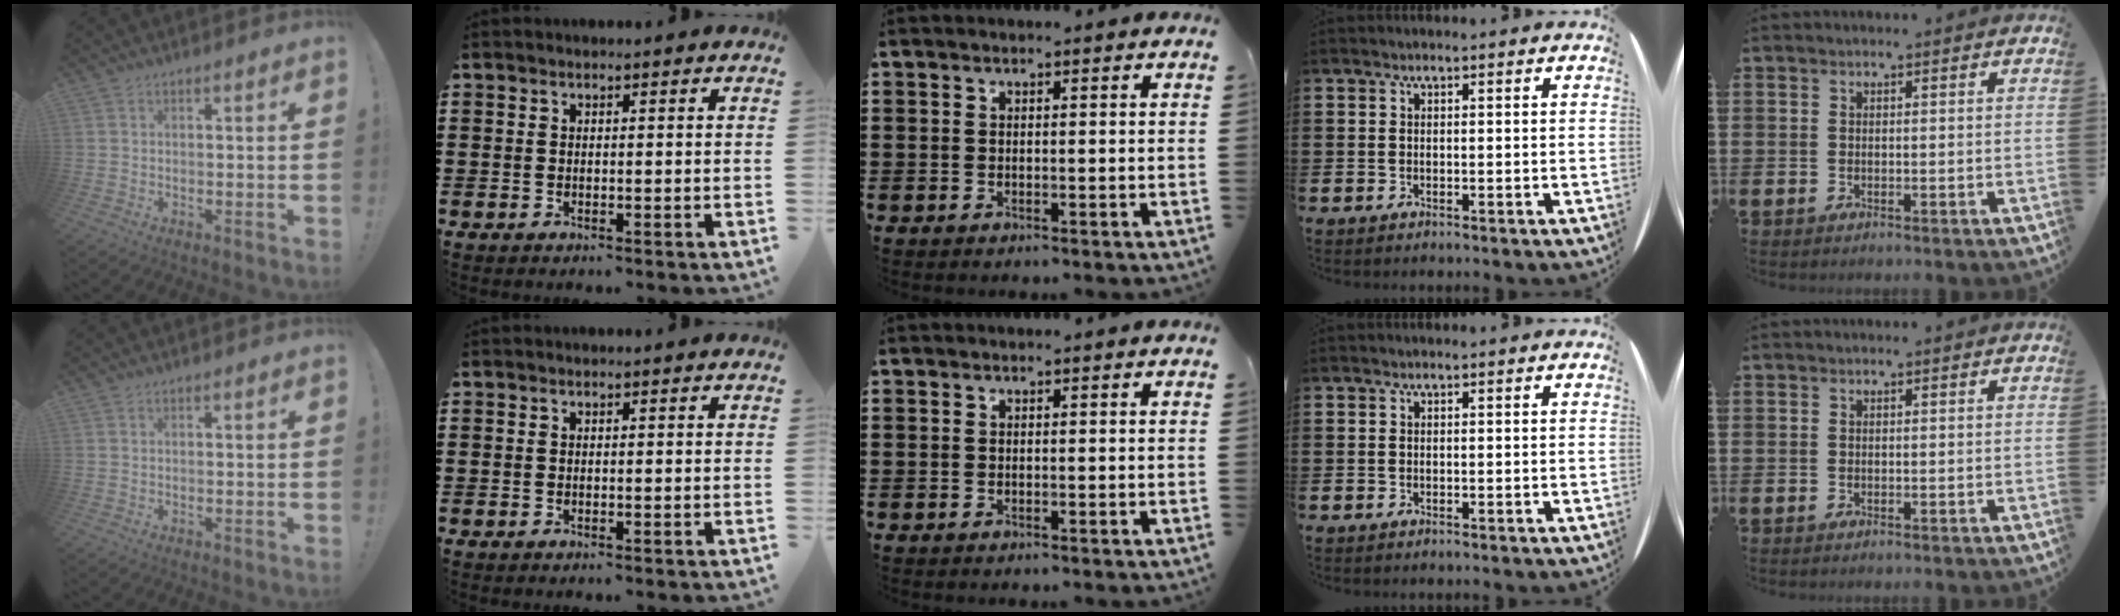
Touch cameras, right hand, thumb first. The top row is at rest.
{}